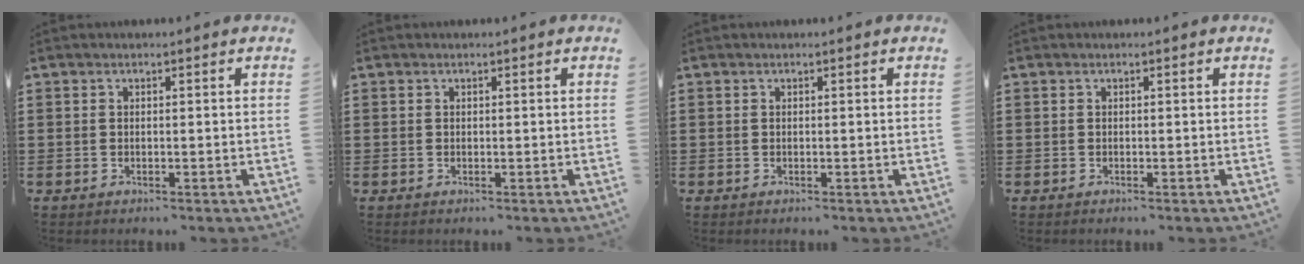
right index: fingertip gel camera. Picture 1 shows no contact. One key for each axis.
{"total": 0.0}
{"total": 0.0}
{"total": 0.0}